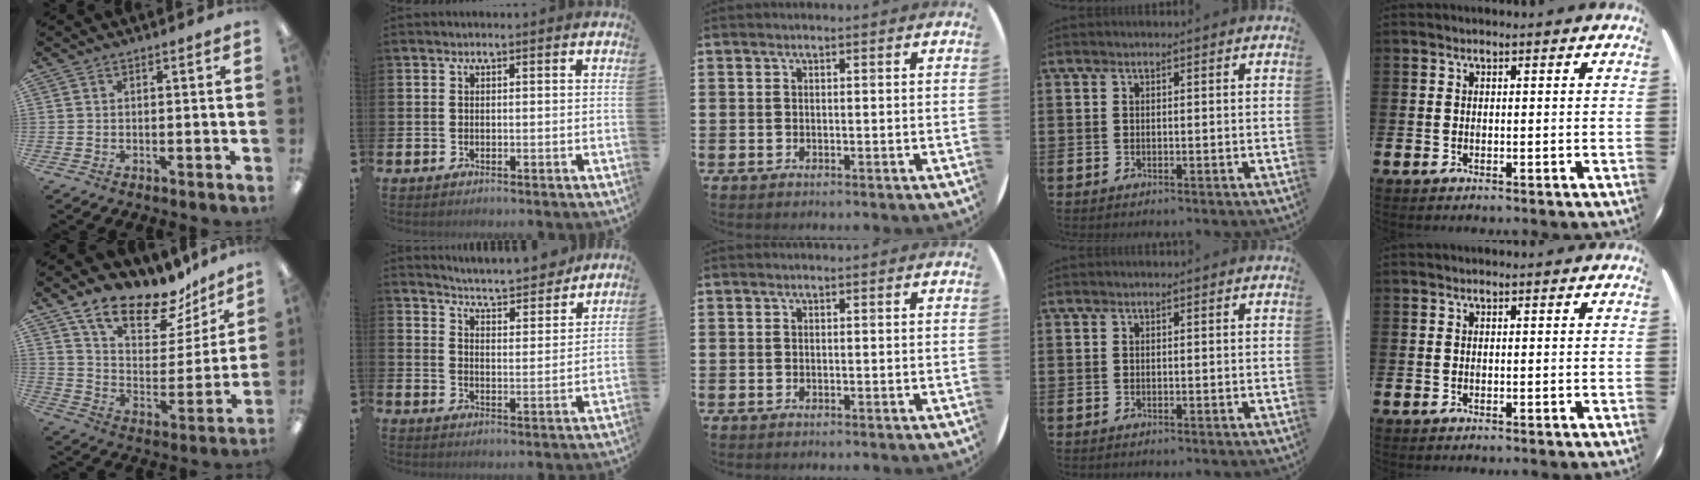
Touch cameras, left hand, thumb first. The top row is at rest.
{"thumb": {"total": 17.8, "force": [13.9, 7.2, 8.5], "torque": [-0.141, -0.096, 0.240]}, "index": {"total": 5.5, "force": [5.5, 0.3, 0.6], "torque": [-0.019, -0.054, 0.089]}}